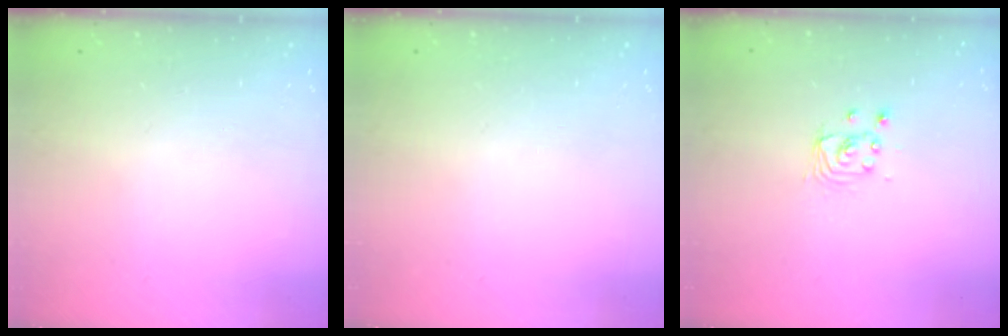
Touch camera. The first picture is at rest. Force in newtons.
{"total": 0.0}
{"total": 2.9, "press": 2.9, "slide": 0.1}